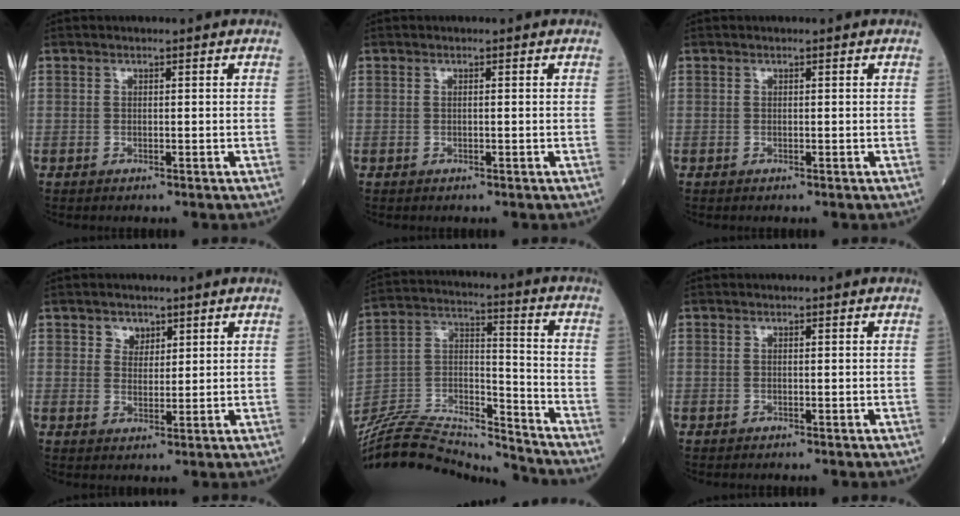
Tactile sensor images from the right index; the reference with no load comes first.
{"total": 0.0}
{"total": 0.0}
{"total": 2.7, "force": [1.7, 2.0, 0.8], "torque": [-0.010, 0.000, 0.028]}
{"total": 20.3, "force": [-19.8, 1.7, 4.1], "torque": [-0.087, 0.028, -0.333]}
{"total": 0.0}